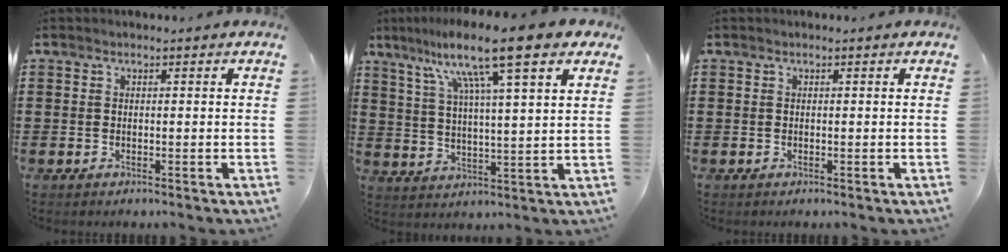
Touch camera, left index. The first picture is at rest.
{"total": 13.2, "force": [9.1, 0.9, 9.5], "torque": [-0.192, -0.025, 0.146]}
{"total": 0.0}